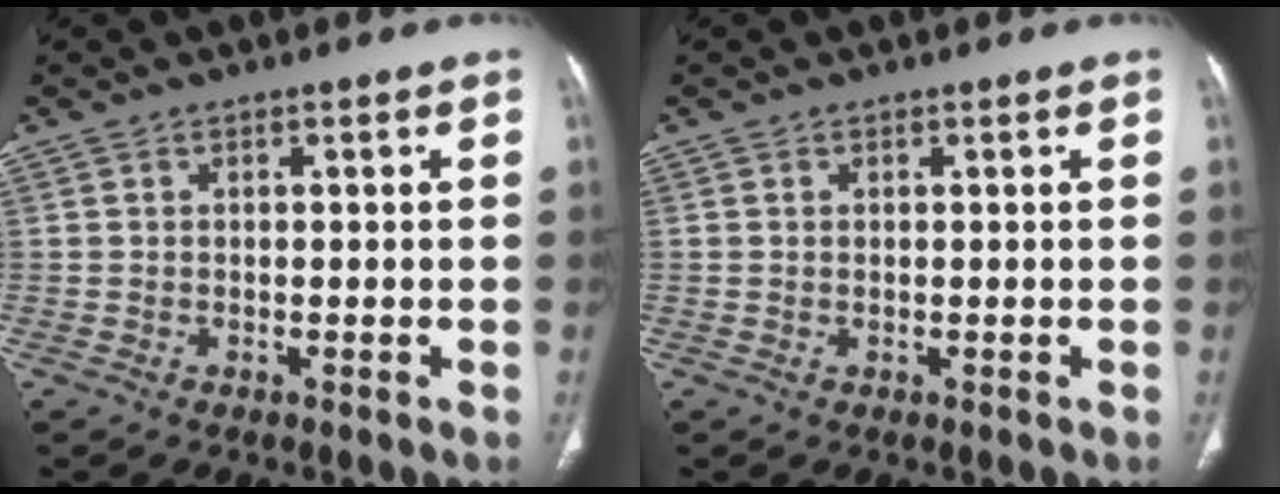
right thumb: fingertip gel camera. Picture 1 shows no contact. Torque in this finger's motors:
{"motor_torque": [-0.57, 0.22, -0.28, 0.27, -0.03]}